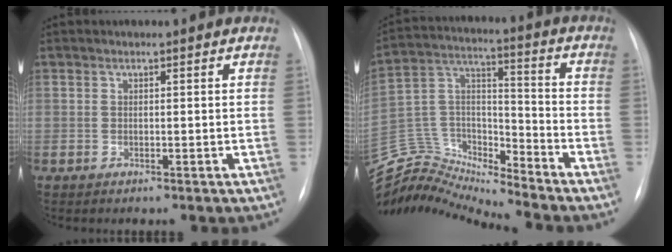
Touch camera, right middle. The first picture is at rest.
{"total": 15.7, "force": [-15.6, 0.1, 1.1], "torque": [-0.018, 0.063, -0.291]}